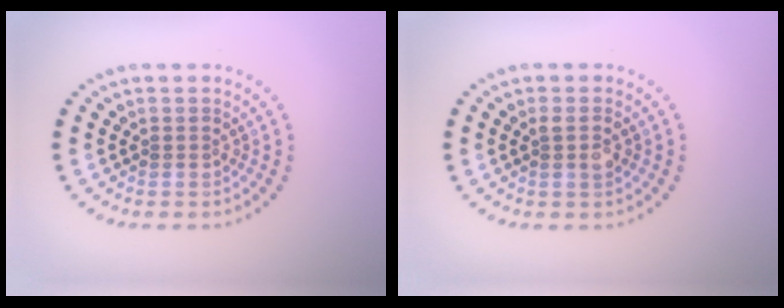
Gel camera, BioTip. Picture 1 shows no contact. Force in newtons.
{"total": 1.5, "press": 1.5, "slide": 0.4}